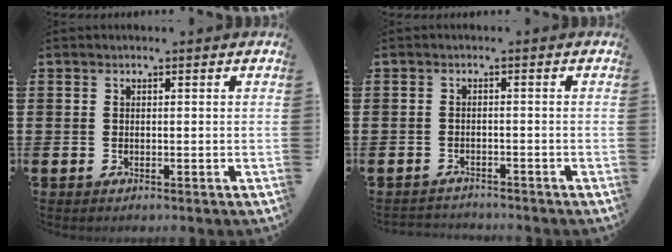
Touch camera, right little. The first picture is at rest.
{"total": 1.4, "force": [-1.4, 0.1, -0.2], "torque": [-0.001, 0.002, -0.031]}